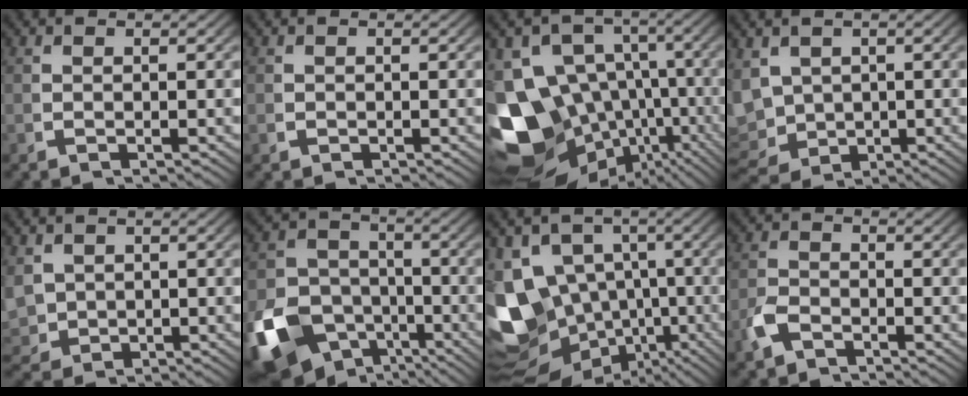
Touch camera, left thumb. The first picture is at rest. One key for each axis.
{"total": 0.0}
{"total": 19.3, "fx": -5.9, "fy": 14.5, "fz": 11.3, "tx": -0.228, "ty": -0.096, "tz": -0.069}
{"total": 8.3, "fx": -1.1, "fy": 6.9, "fz": 4.6, "tx": -0.133, "ty": -0.060, "tz": 0.013}
{"total": 4.8, "fx": 0.3, "fy": 4.2, "fz": 2.2, "tx": -0.080, "ty": -0.034, "tz": 0.028}
{"total": 14.4, "fx": -6.0, "fy": 10.9, "fz": 7.1, "tx": -0.144, "ty": -0.083, "tz": -0.075}
{"total": 20.6, "fx": -5.1, "fy": 16.7, "fz": 11.0, "tx": -0.267, "ty": -0.109, "tz": -0.053}
{"total": 2.3, "fx": -1.7, "fy": 1.2, "fz": 0.9, "tx": -0.024, "ty": -0.008, "tz": -0.030}